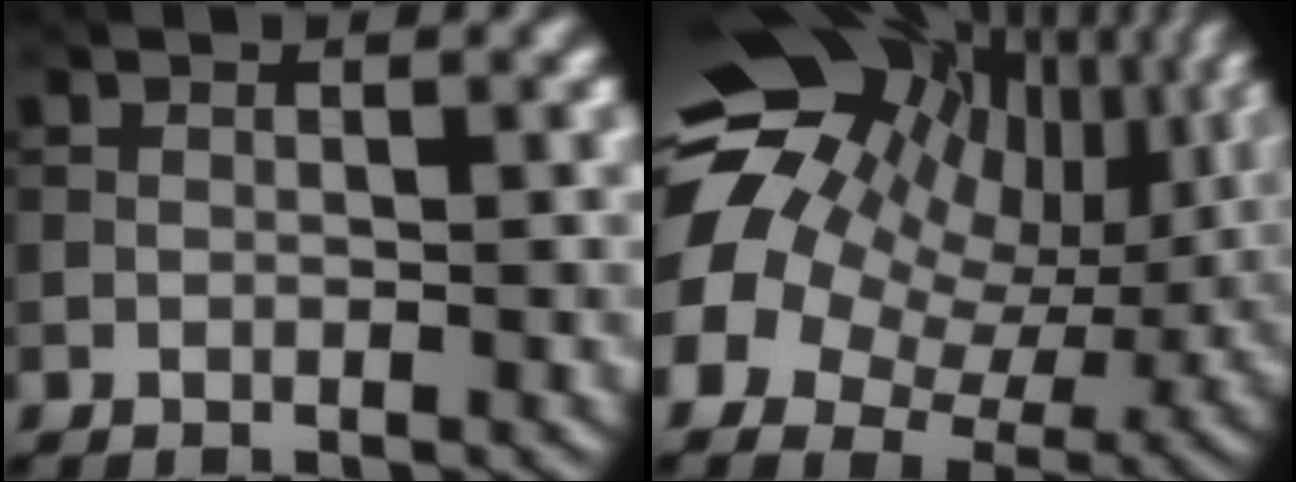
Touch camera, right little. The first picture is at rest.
{"total": 17.6, "force": [5.6, 11.9, 11.6], "torque": [-0.227, 0.020, 0.100]}